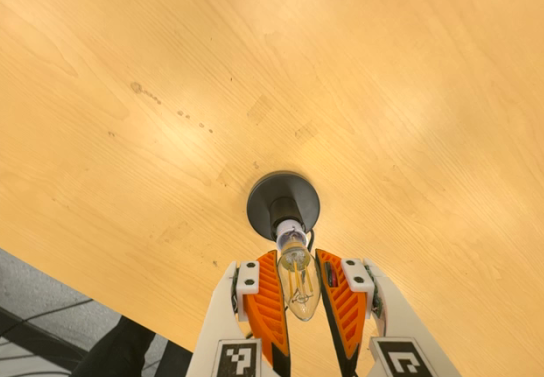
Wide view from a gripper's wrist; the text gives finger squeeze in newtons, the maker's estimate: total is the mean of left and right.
{"total": 12.5, "left": 12.7, "right": 12.4}